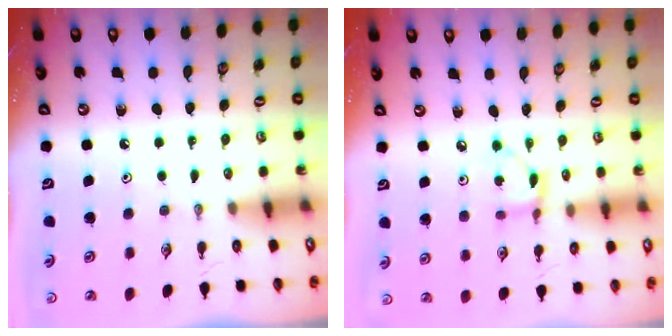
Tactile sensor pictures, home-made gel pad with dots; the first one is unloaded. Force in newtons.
{"total": 4.4, "press": 4.4, "slide": 0.1}